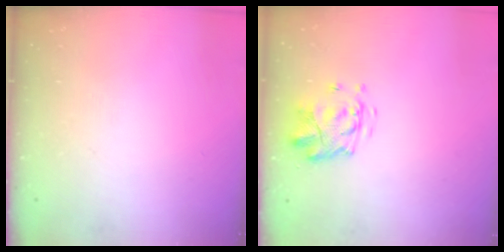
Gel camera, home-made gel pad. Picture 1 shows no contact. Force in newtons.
{"total": 3.8, "press": 3.3, "slide": 1.8}